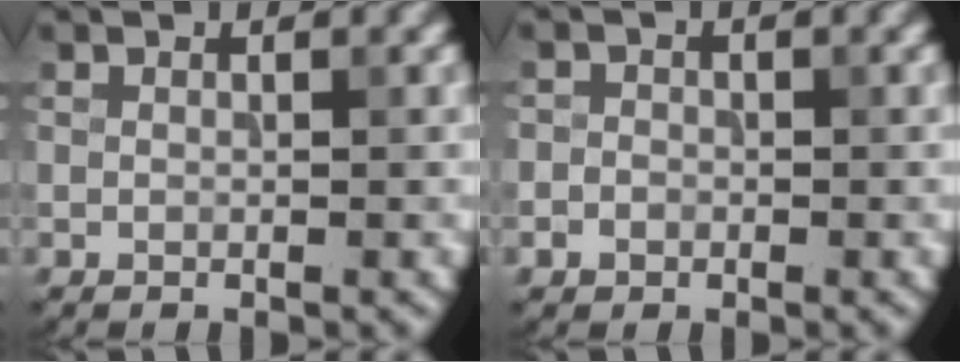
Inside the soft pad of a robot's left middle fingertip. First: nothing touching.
{"total": 1.4, "force": [-0.3, 1.3, 0.2], "torque": [0.014, 0.002, -0.012]}